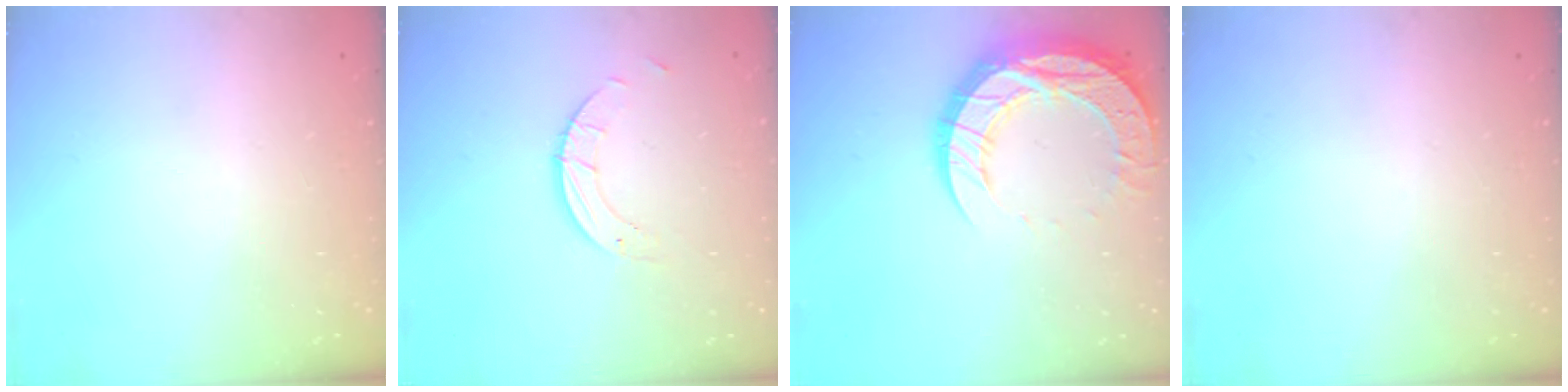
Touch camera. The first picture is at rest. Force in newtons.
{"total": 4.3, "press": 4.3, "slide": 0.3}
{"total": 18.4, "press": 18.4, "slide": 1.6}
{"total": 0.0}